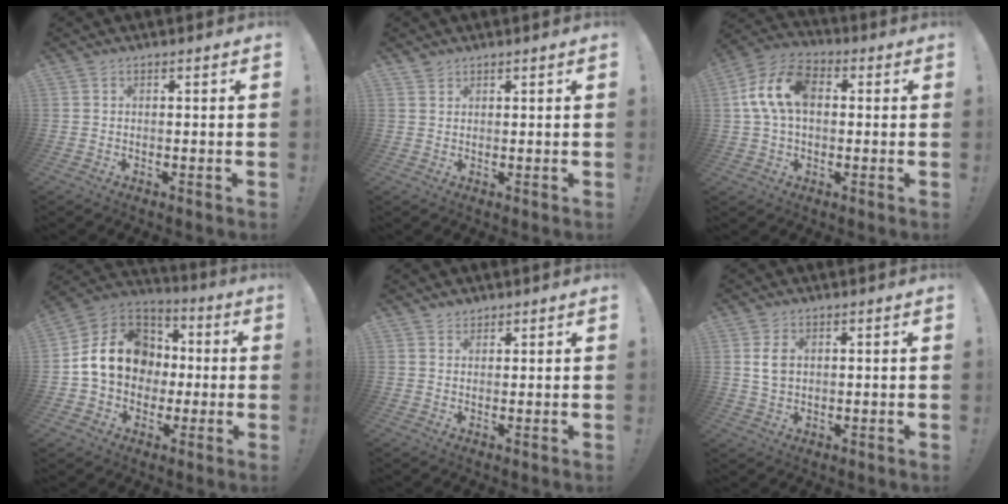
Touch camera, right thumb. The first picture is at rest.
{"total": 1.6, "force": [1.4, 0.7, 0.1], "torque": [0.002, -0.008, 0.027]}
{"total": 14.1, "force": [2.0, 9.2, 10.5], "torque": [-0.207, 0.015, 0.039]}
{"total": 17.5, "force": [1.2, 14.2, 10.1], "torque": [-0.152, 0.015, 0.034]}
{"total": 2.0, "force": [1.6, 1.1, 0.2], "torque": [0.002, -0.009, 0.029]}
{"total": 4.9, "force": [1.3, 3.4, 3.2], "torque": [-0.049, -0.002, 0.020]}